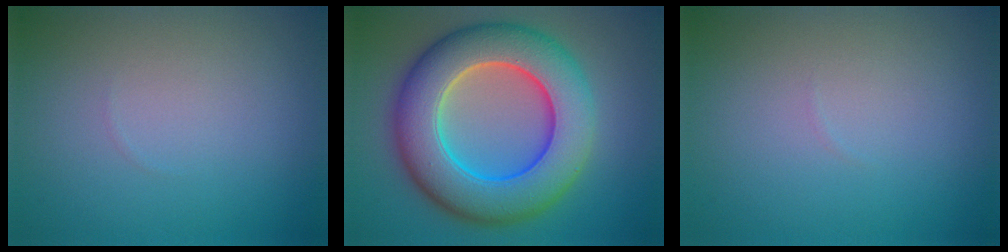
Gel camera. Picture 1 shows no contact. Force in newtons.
{"total": 11.6, "press": 11.6, "slide": 0.4}
{"total": 0.0}